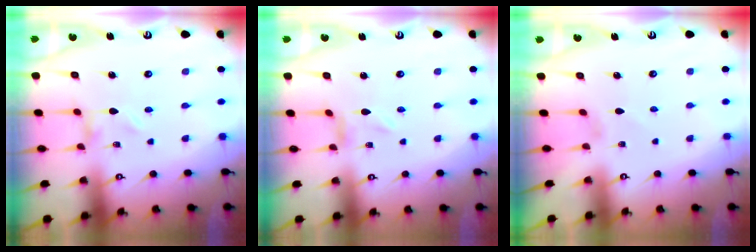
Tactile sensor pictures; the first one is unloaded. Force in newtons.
{"total": 0.0}
{"total": 0.0}